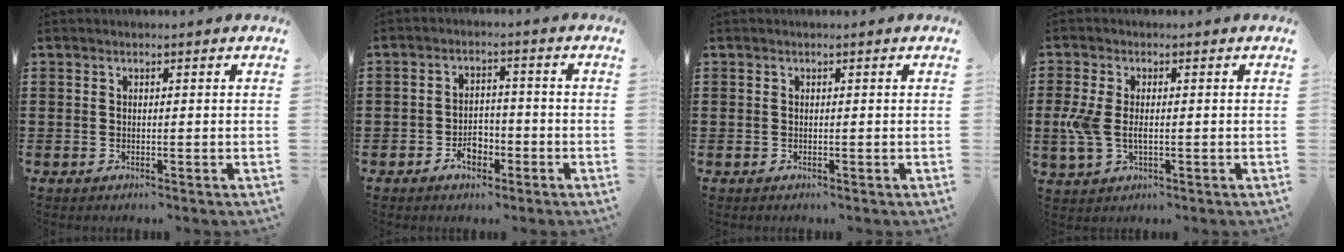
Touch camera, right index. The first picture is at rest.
{"total": 3.9, "force": [-2.1, 2.5, 2.2], "torque": [-0.040, 0.007, -0.040]}
{"total": 0.0}
{"total": 4.9, "force": [-0.3, 2.5, 4.2], "torque": [-0.114, -0.007, -0.015]}